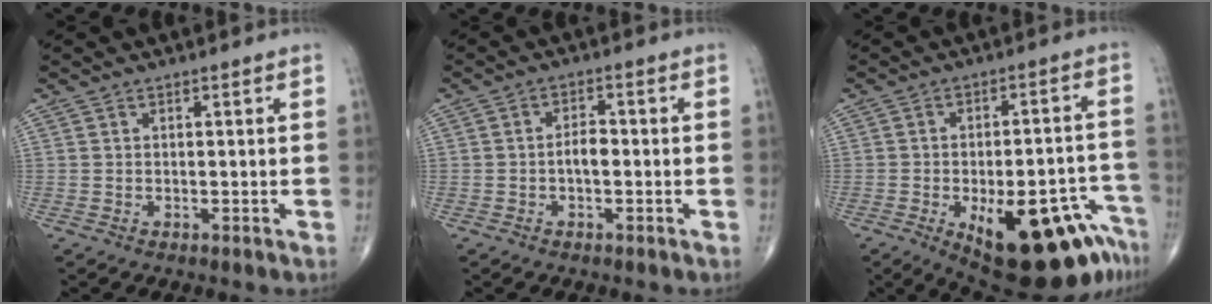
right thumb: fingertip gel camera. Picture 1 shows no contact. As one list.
[{"total": 3.0, "force": [-0.7, 1.6, 2.4], "torque": [-0.035, 0.012, -0.015]}, {"total": 22.5, "force": [-11.6, 8.8, 17.1], "torque": [-0.150, 0.056, -0.145]}]